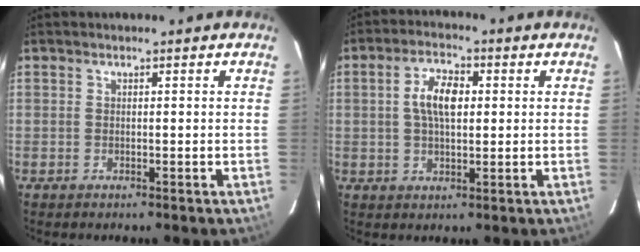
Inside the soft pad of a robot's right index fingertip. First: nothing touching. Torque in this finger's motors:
{"motor_torque": [0.34, -0.16, 0.36, 0.11]}